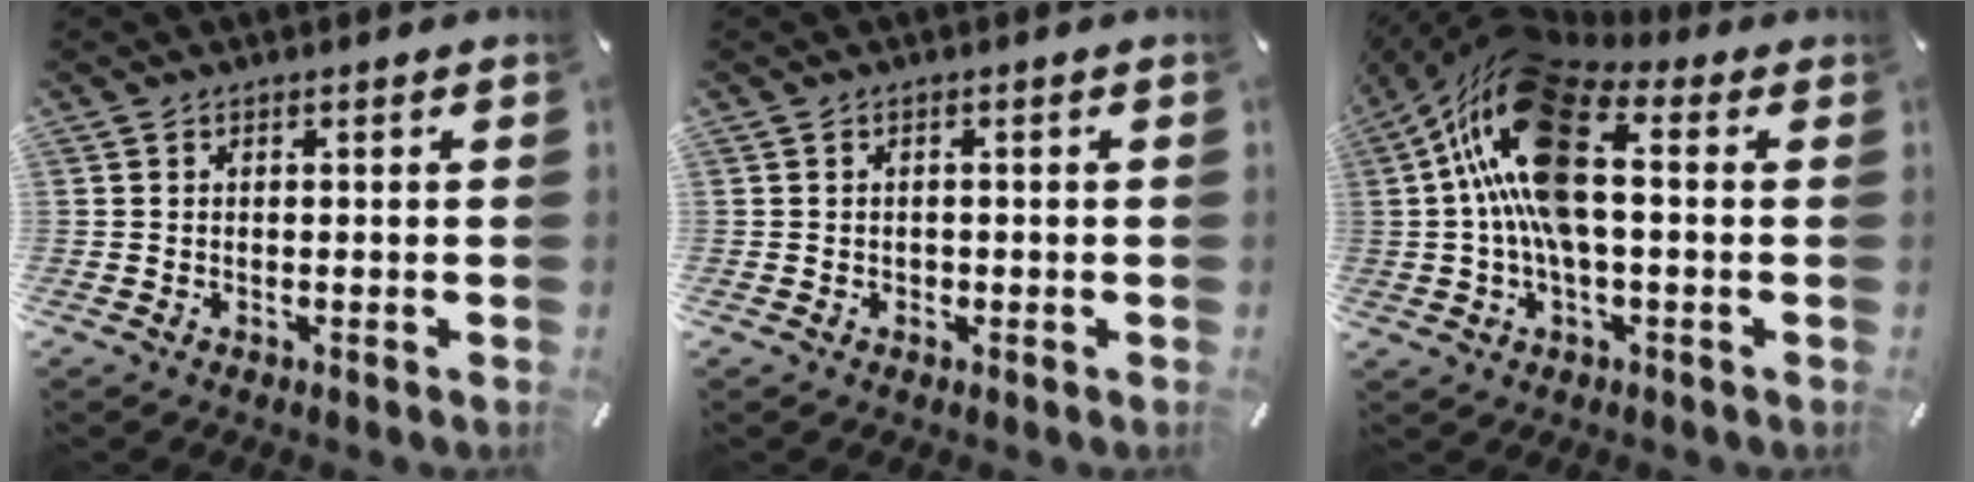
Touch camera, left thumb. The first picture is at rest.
{"total": 0.7, "force": [-0.2, 0.7, 0.1], "torque": [-0.002, 0.005, -0.005]}
{"total": 21.8, "force": [3.4, 11.4, 18.2], "torque": [-0.355, 0.000, 0.062]}